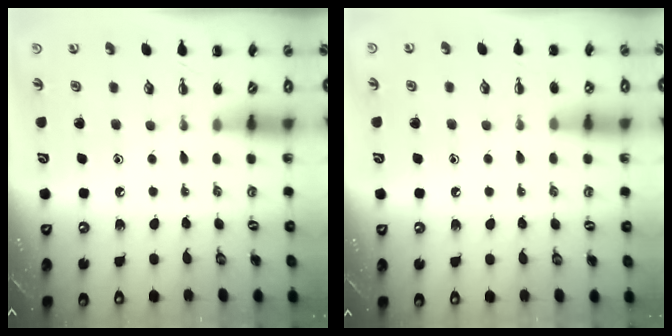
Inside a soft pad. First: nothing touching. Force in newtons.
{"total": 3.3, "press": 3.0, "slide": 1.2}